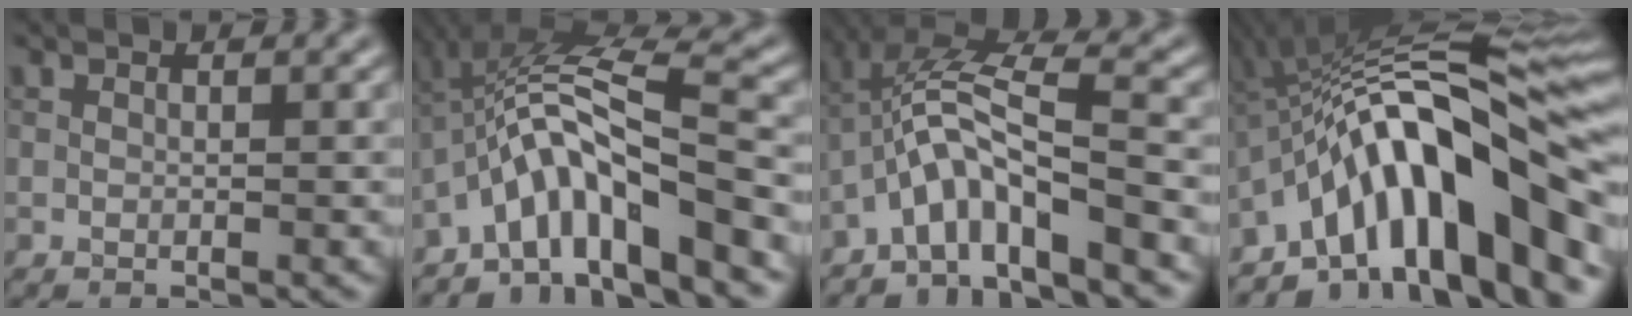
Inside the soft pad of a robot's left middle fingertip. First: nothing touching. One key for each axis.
{"total": 8.9, "fx": -4.2, "fy": 2.1, "fz": 7.5, "tx": -0.126, "ty": 0.020, "tz": -0.082}
{"total": 7.7, "fx": -3.7, "fy": 1.7, "fz": 6.5, "tx": -0.123, "ty": 0.018, "tz": -0.075}
{"total": 15.9, "fx": -5.2, "fy": 5.1, "fz": 14.0, "tx": -0.189, "ty": 0.043, "tz": -0.097}